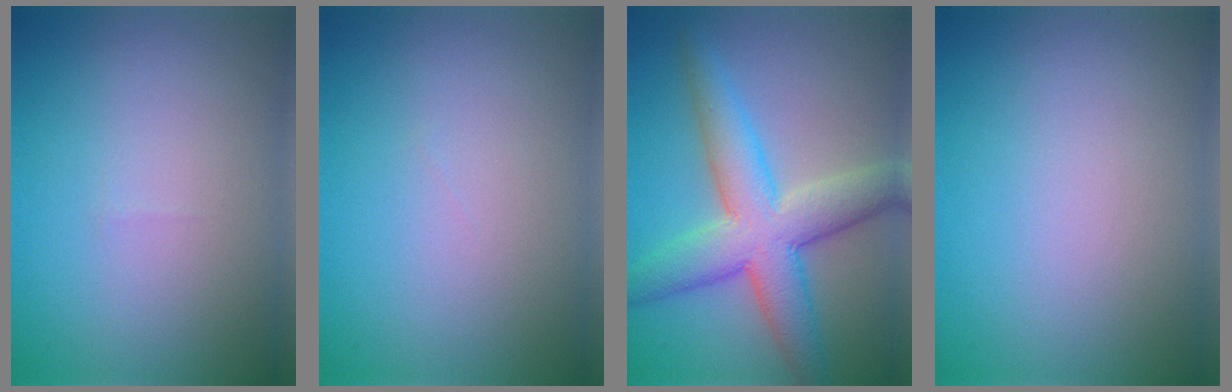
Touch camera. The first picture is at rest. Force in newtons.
{"total": 0.0}
{"total": 7.6, "press": 7.6, "slide": 0.1}
{"total": 0.0}